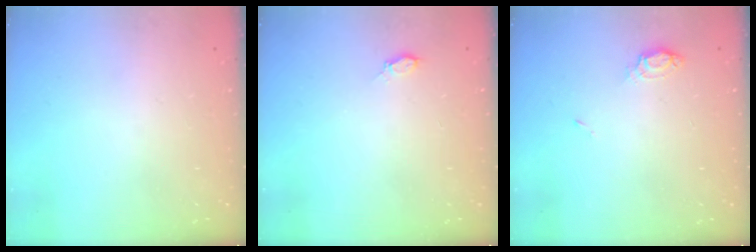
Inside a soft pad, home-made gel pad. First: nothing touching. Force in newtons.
{"total": 3.1, "press": 2.7, "slide": 1.5}
{"total": 5.6, "press": 5.6, "slide": 0.6}